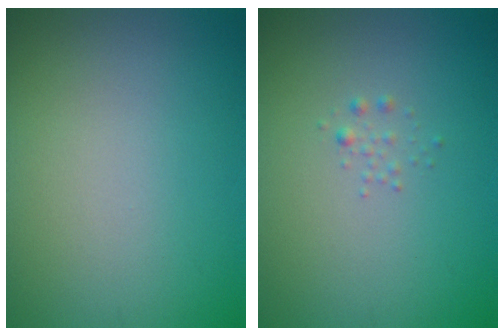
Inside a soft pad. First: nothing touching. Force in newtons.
{"total": 0.7, "press": 0.7, "slide": 0.0}